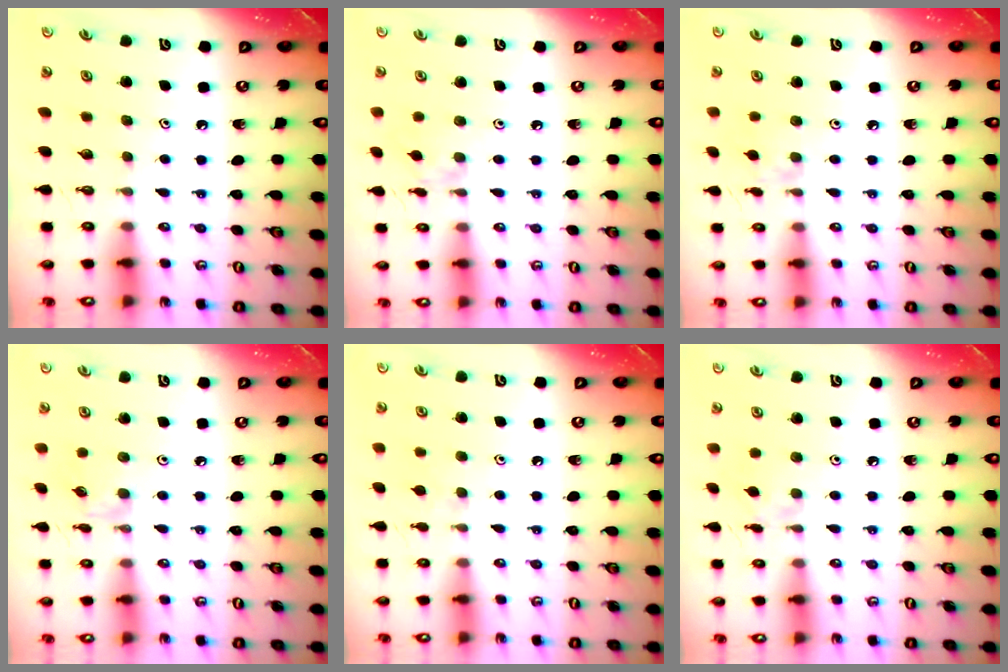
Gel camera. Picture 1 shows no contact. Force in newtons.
{"total": 2.5, "press": 2.5, "slide": 0.5}
{"total": 2.5, "press": 2.5, "slide": 0.5}
{"total": 1.5, "press": 1.5, "slide": 0.4}
{"total": 3.1, "press": 3.0, "slide": 0.5}
{"total": 1.8, "press": 1.7, "slide": 0.5}